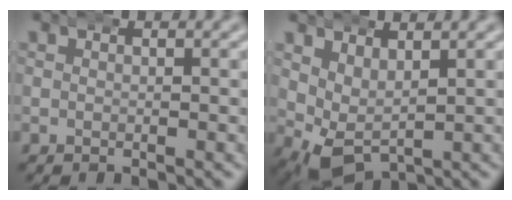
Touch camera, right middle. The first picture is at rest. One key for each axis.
{"total": 5.1, "fx": 0.3, "fy": 3.9, "fz": 3.2, "tx": -0.080, "ty": -0.034, "tz": 0.016}